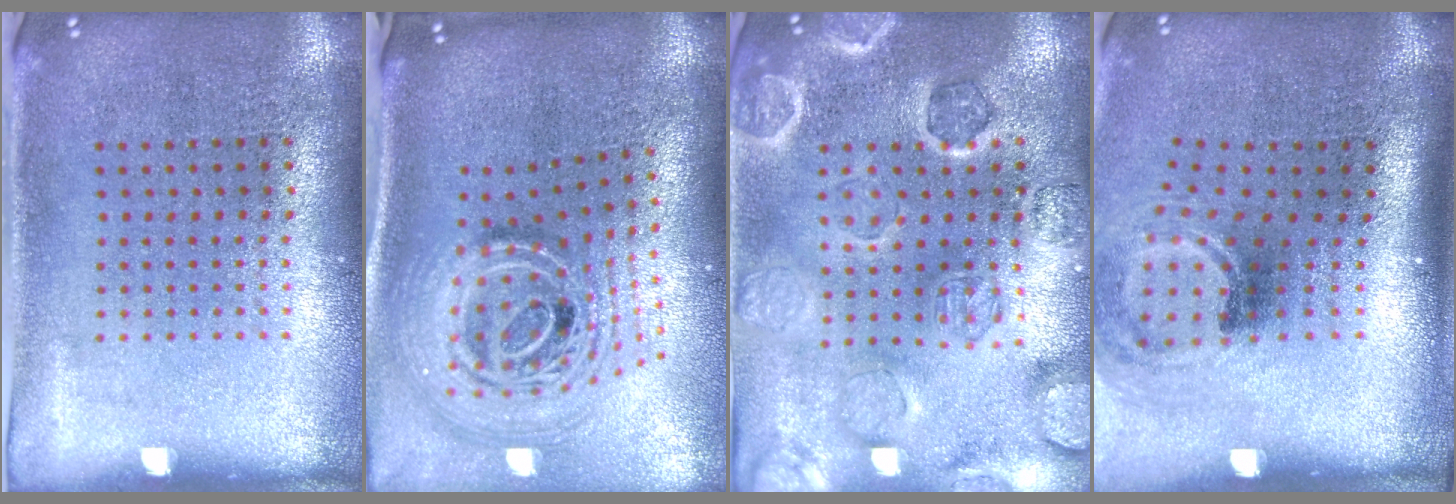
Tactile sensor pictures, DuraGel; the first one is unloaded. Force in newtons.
{"total": 2.7, "press": 1.9, "slide": 1.9}
{"total": 2.4, "press": 2.4, "slide": 0.2}
{"total": 2.0, "press": 1.3, "slide": 1.5}